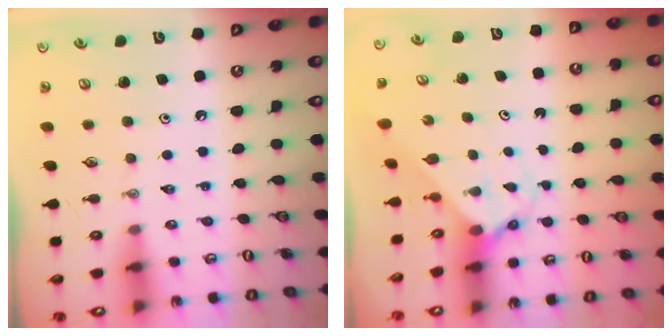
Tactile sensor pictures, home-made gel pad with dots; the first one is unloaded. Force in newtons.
{"total": 2.3, "press": 2.3, "slide": 0.2}